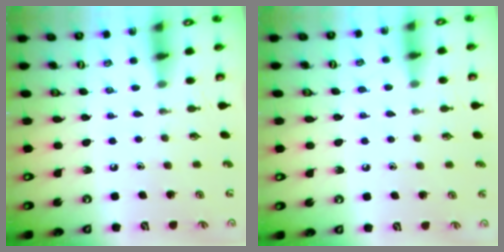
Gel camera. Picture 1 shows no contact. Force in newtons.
{"total": 4.4, "press": 4.4, "slide": 0.6}